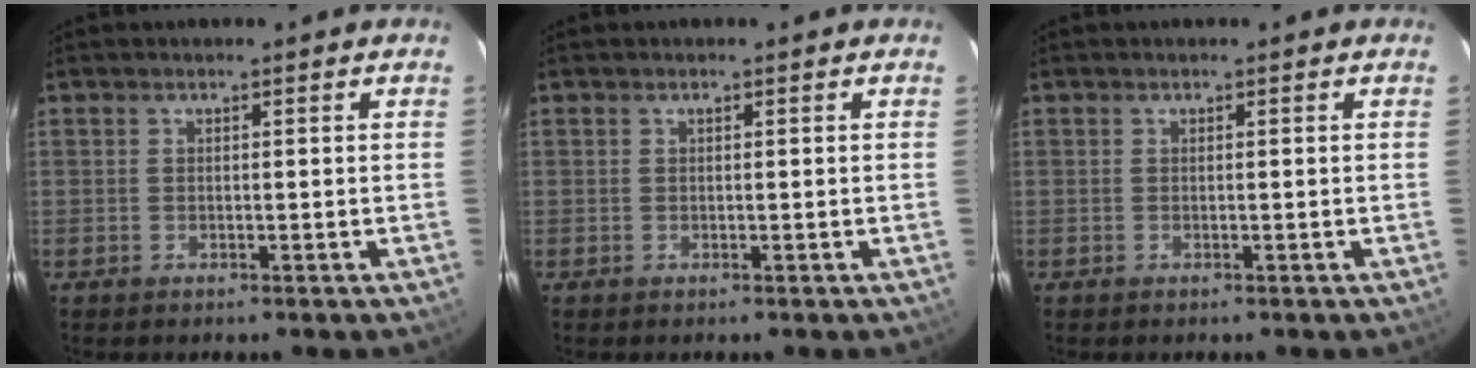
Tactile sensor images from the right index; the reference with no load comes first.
{"total": 0.0}
{"total": 0.0}